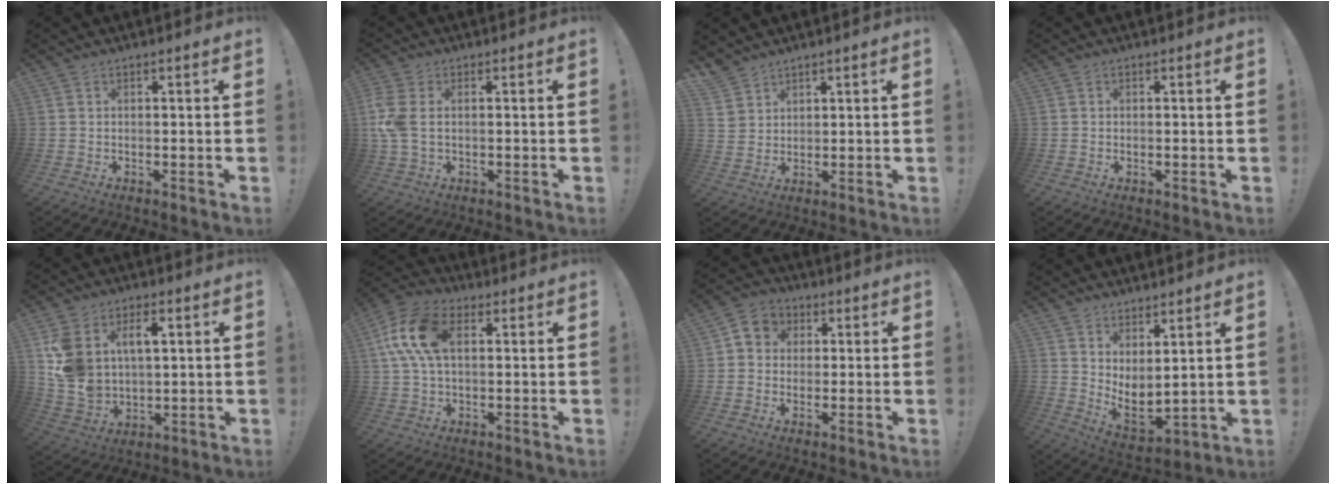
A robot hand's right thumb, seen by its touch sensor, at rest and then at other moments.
{"total": 6.4, "force": [1.0, 4.0, 4.9], "torque": [-0.122, -0.001, 0.020]}
{"total": 4.3, "force": [3.4, 2.5, 0.7], "torque": [-0.015, -0.024, 0.066]}
{"total": 0.0}
{"total": 13.7, "force": [4.7, 9.6, 8.5], "torque": [-0.180, -0.016, 0.090]}
{"total": 14.8, "force": [3.4, 9.0, 11.2], "torque": [-0.219, 0.010, 0.064]}
{"total": 6.6, "force": [0.8, 6.1, 2.3], "torque": [-0.030, 0.009, 0.019]}
{"total": 6.1, "force": [3.0, 2.9, 4.5], "torque": [-0.055, -0.053, 0.066]}